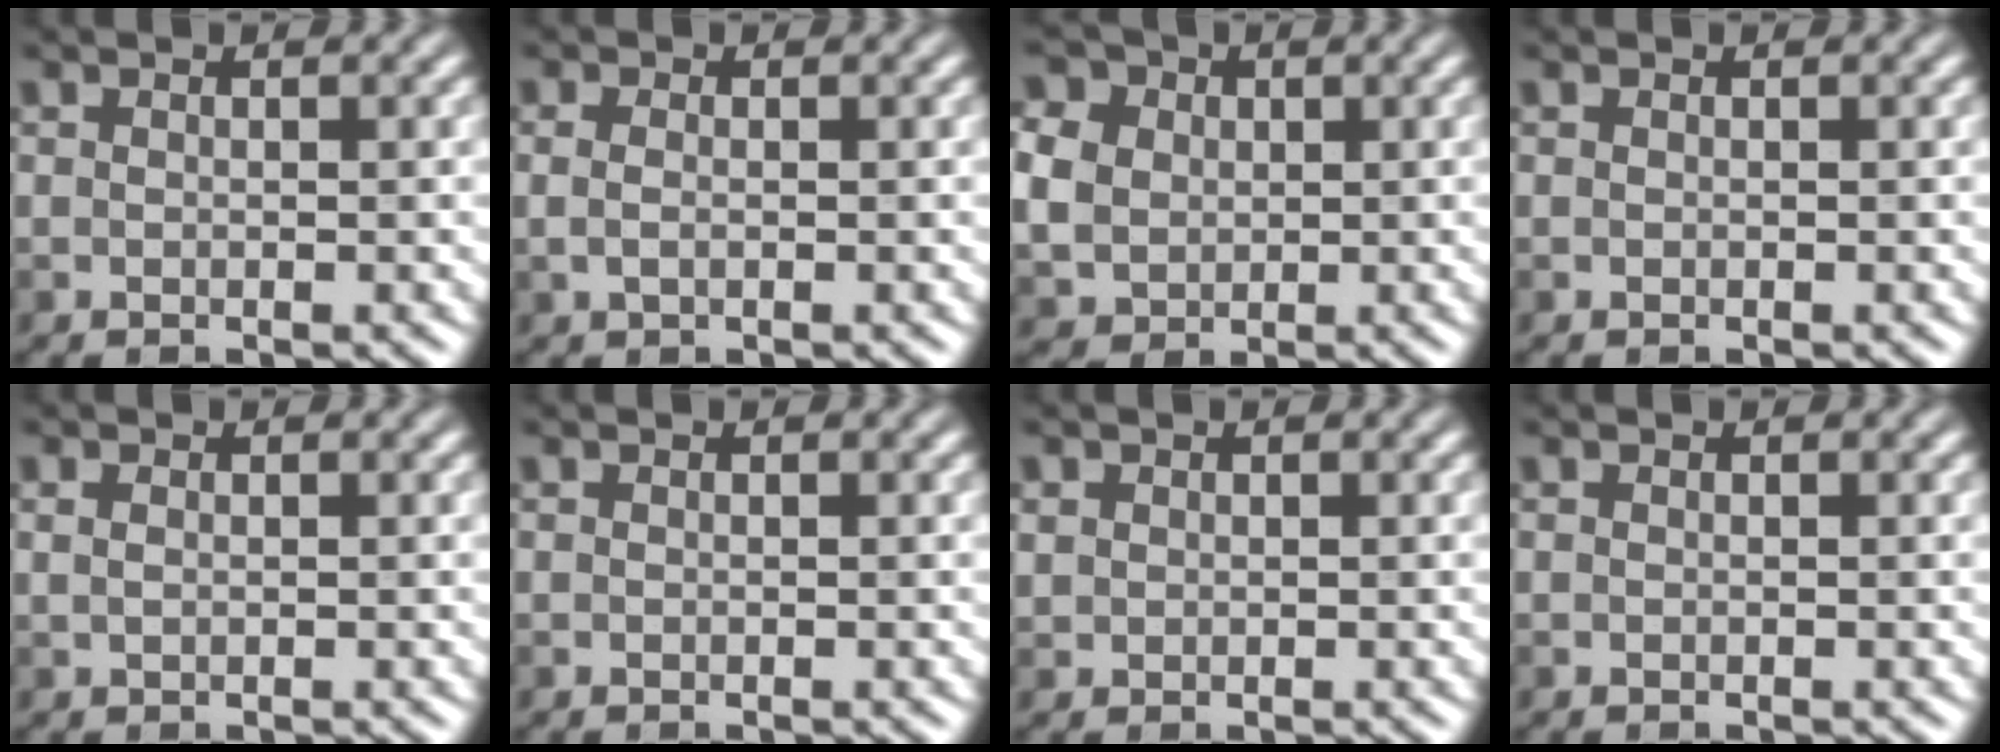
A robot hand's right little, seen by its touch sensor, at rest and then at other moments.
{"total": 1.1, "force": [0.0, 0.6, 0.9], "torque": [-0.022, -0.001, -0.002]}
{"total": 7.0, "force": [1.4, 5.8, 3.6], "torque": [-0.082, 0.023, 0.018]}
{"total": 0.0}
{"total": 0.7, "force": [0.2, 0.5, 0.4], "torque": [-0.011, 0.000, 0.005]}
{"total": 0.0}
{"total": 0.8, "force": [0.3, 0.7, 0.1], "torque": [0.000, -0.002, 0.009]}
{"total": 0.0}